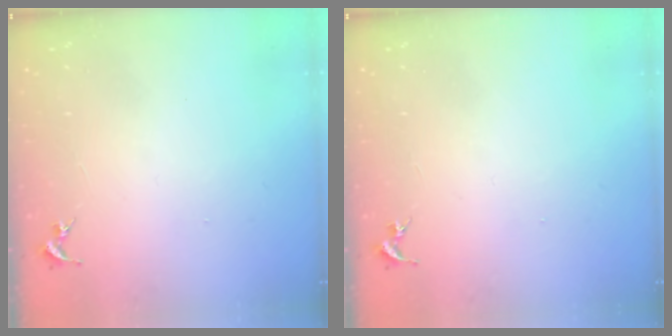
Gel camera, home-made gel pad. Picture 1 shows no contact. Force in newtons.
{"total": 0.0}